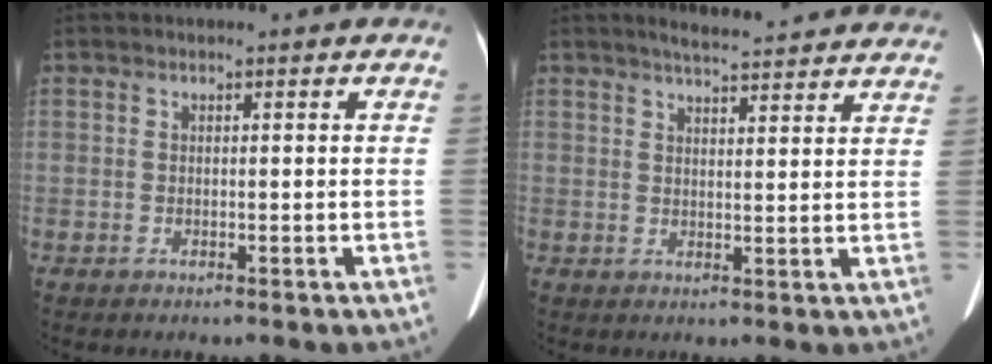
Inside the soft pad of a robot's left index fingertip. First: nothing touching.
{"total": 12.9, "force": [12.0, 1.6, 4.5], "torque": [-0.053, 0.013, 0.138]}